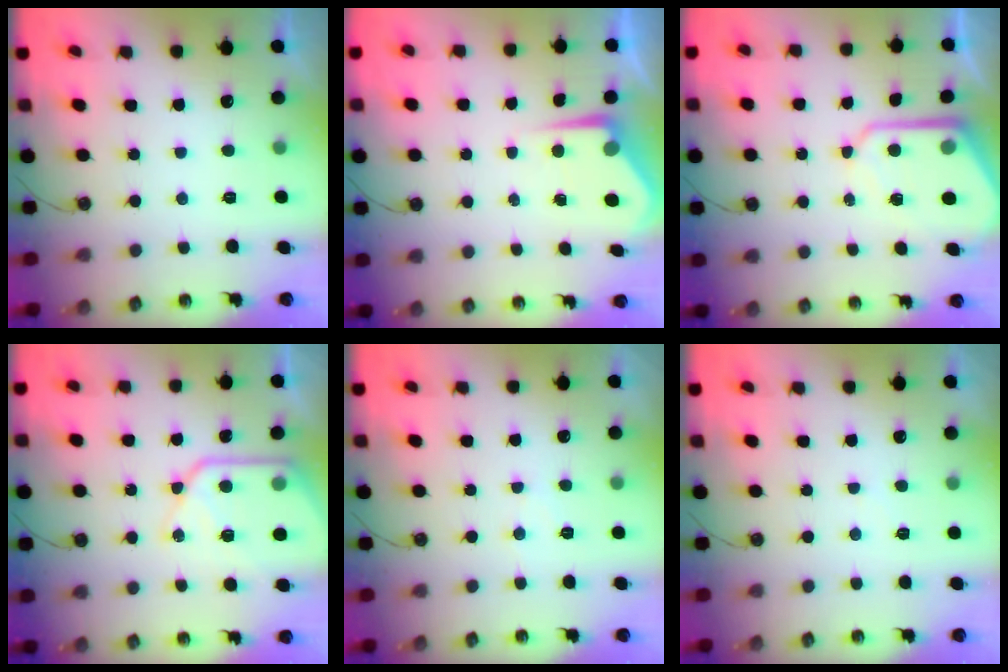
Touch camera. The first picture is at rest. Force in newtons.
{"total": 5.8, "press": 5.8, "slide": 0.3}
{"total": 9.3, "press": 9.2, "slide": 0.6}
{"total": 14.6, "press": 14.6, "slide": 1.4}
{"total": 4.3, "press": 4.2, "slide": 0.9}
{"total": 3.7, "press": 3.7, "slide": 0.6}